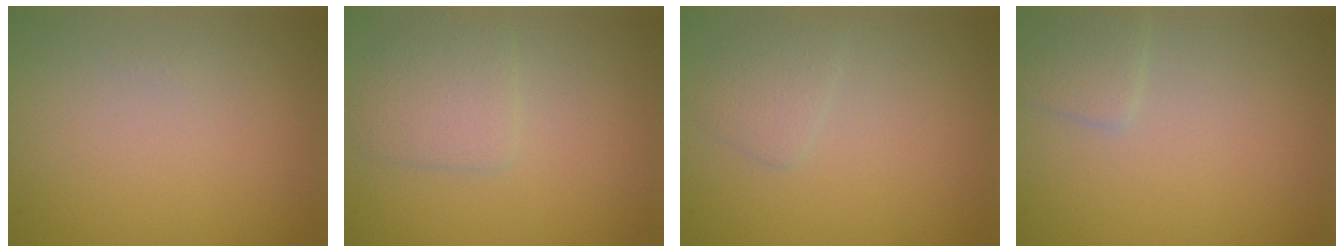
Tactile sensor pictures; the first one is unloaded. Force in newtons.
{"total": 2.5, "press": 2.5, "slide": 0.1}
{"total": 1.5, "press": 1.5, "slide": 0.1}
{"total": 1.4, "press": 1.4, "slide": 0.0}